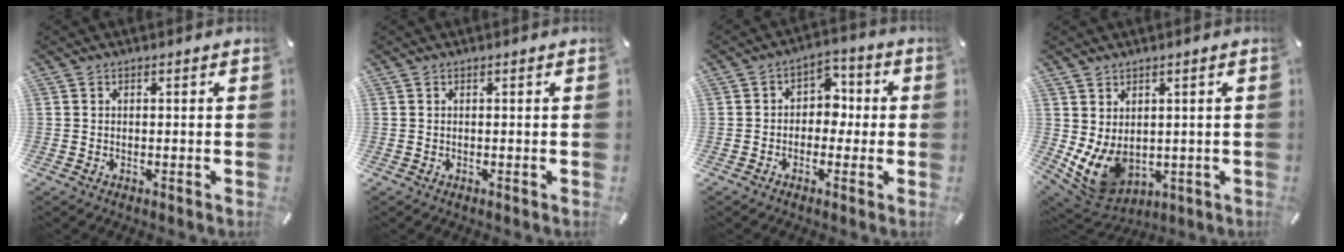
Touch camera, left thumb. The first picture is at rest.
{"total": 0.0}
{"total": 6.1, "force": [-1.1, 5.0, 3.4], "torque": [-0.051, 0.016, -0.025]}
{"total": 8.3, "force": [0.1, 7.1, 4.3], "torque": [-0.105, -0.019, 0.006]}